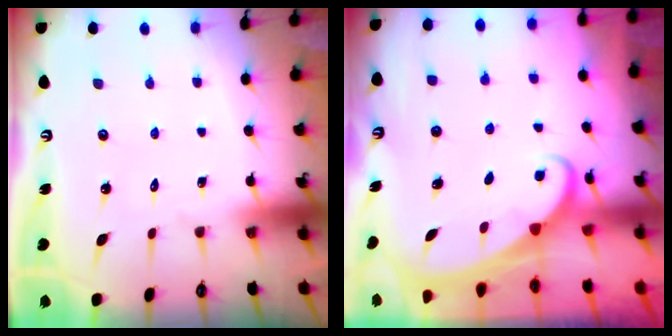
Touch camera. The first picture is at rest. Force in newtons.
{"total": 2.4, "press": 2.4, "slide": 0.3}